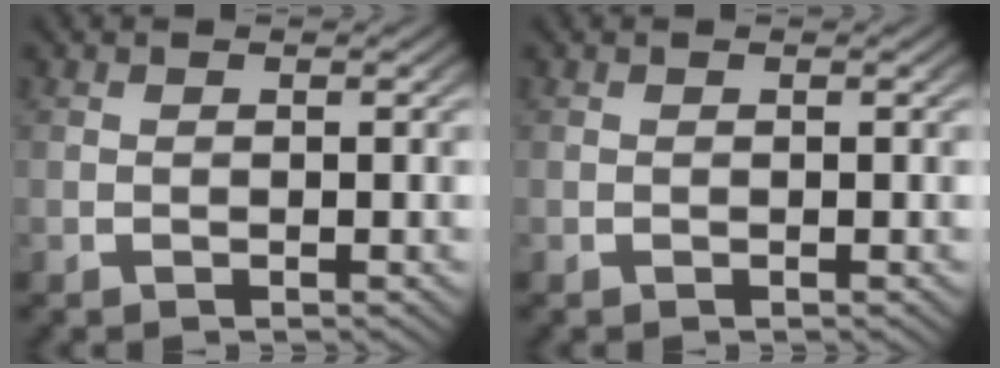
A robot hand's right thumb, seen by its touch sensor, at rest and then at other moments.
{"total": 0.0}